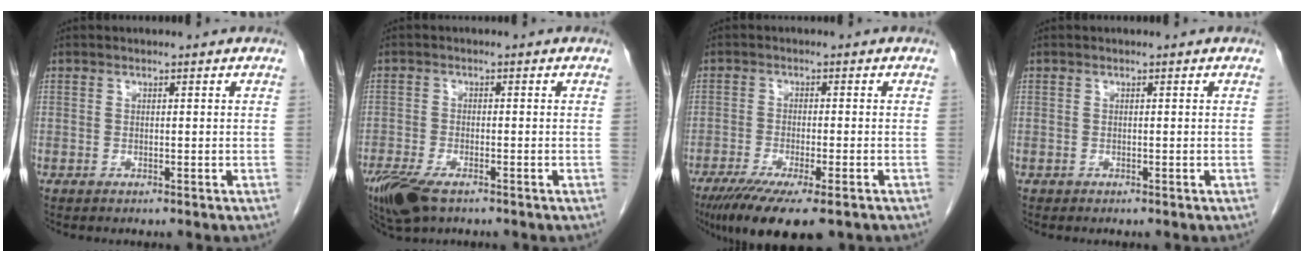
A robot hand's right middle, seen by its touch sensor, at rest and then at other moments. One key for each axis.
{"total": 7.1, "fx": -4.8, "fy": 2.6, "fz": 4.6, "tx": -0.090, "ty": -0.014, "tz": -0.086}
{"total": 11.7, "fx": -8.2, "fy": 2.0, "fz": 8.1, "tx": -0.128, "ty": -0.027, "tz": -0.128}
{"total": 0.0}